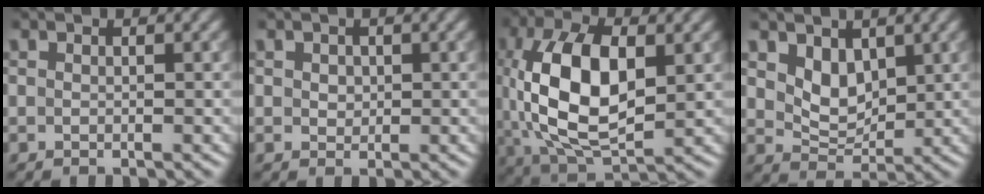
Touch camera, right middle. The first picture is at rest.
{"total": 1.1, "force": [0.3, 0.9, 0.5], "torque": [-0.009, -0.001, 0.006]}
{"total": 11.3, "force": [0.9, 6.0, 9.6], "torque": [-0.193, 0.002, 0.017]}
{"total": 3.3, "force": [1.5, 2.2, 2.0], "torque": [-0.044, -0.011, 0.030]}